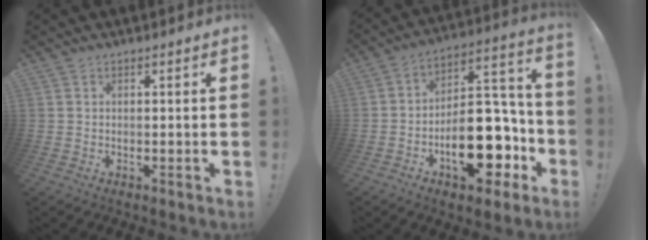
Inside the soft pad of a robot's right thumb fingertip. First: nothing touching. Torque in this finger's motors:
{"motor_torque": [2.34, 2.67, 1.39, -1.38, 0.54]}